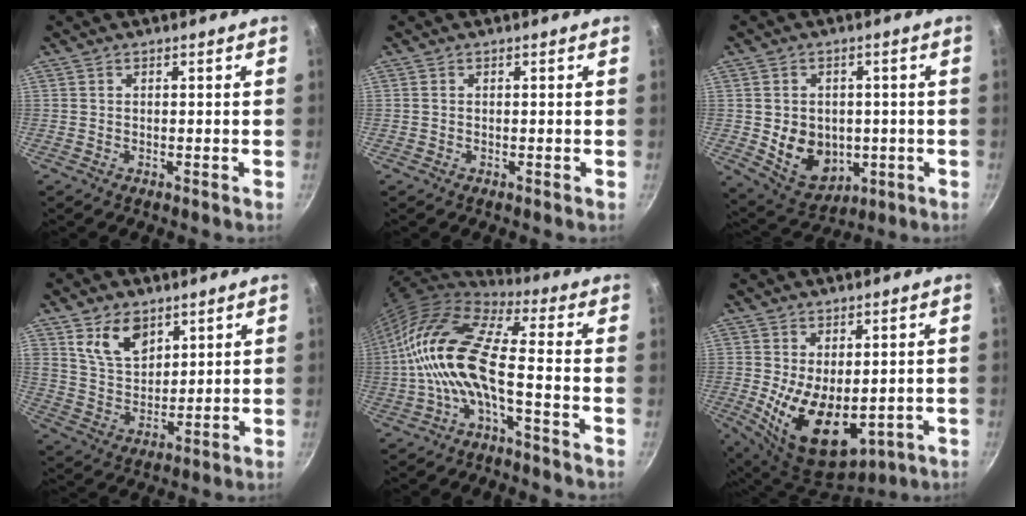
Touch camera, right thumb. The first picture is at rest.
{"total": 0.0}
{"total": 11.2, "force": [-1.1, 8.9, 6.7], "torque": [-0.079, -0.009, 0.005]}
{"total": 9.7, "force": [5.3, 6.1, 5.4], "torque": [-0.069, -0.029, 0.107]}
{"total": 14.5, "force": [-2.6, 4.9, 13.4], "torque": [-0.273, 0.034, -0.063]}
{"total": 13.1, "force": [-0.7, 7.7, 10.6], "torque": [-0.161, -0.027, 0.013]}